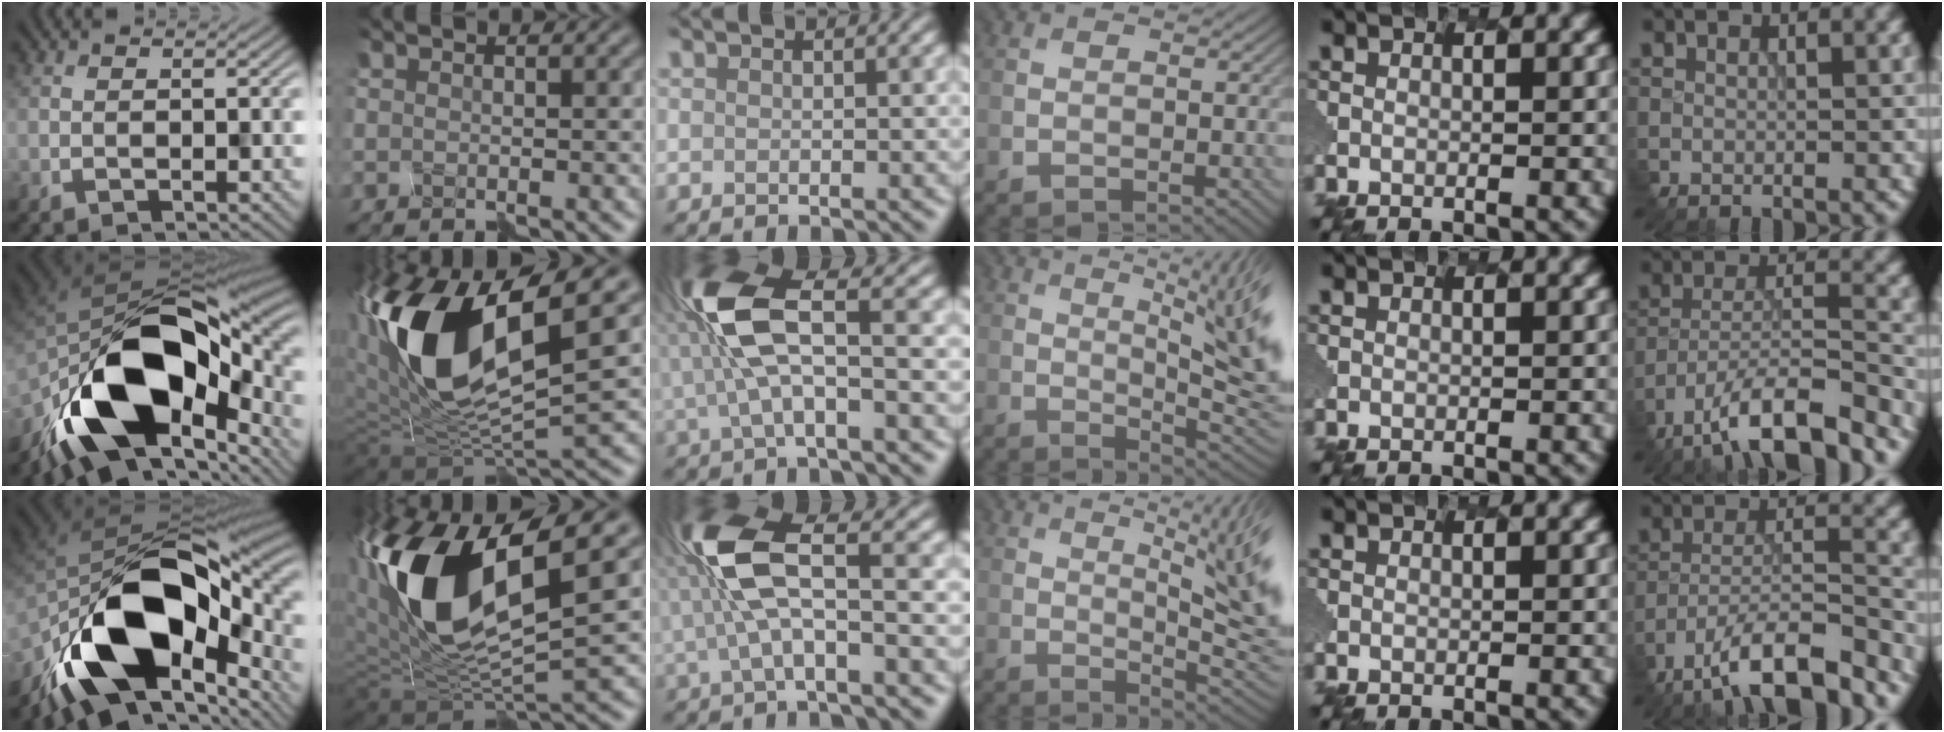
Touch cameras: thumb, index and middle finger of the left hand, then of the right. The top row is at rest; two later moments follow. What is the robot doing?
{"motion": "disassemble", "object": "spray bottle"}